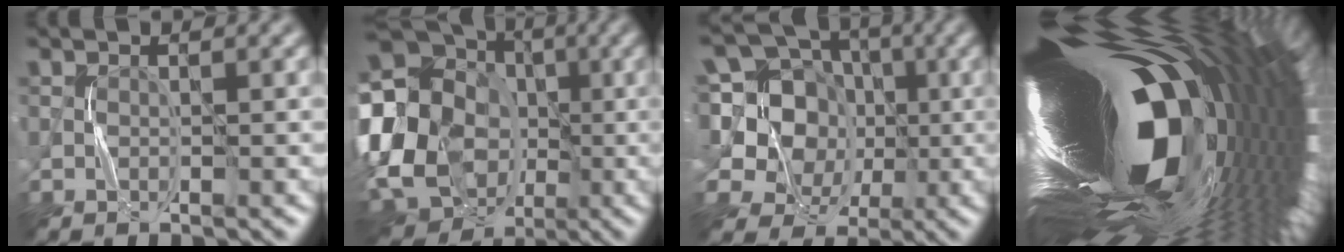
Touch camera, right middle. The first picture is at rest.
{"total": 20.4, "force": [-3.9, 17.3, 10.2], "torque": [-0.175, 0.031, -0.111]}
{"total": 11.5, "force": [1.6, 10.0, 5.4], "torque": [-0.142, 0.039, 0.006]}
{"total": 20.6, "force": [0.4, 6.4, 19.6], "torque": [-0.323, -0.033, 0.012]}